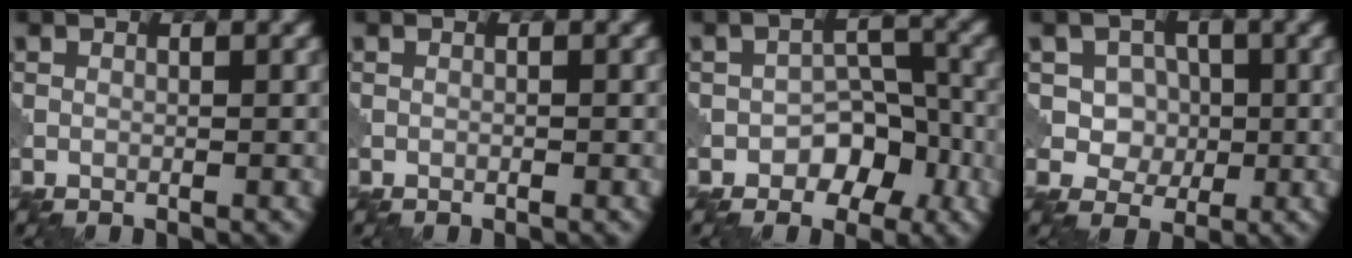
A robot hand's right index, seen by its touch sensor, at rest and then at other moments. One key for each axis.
{"total": 0.0}
{"total": 4.4, "fx": -2.3, "fy": 3.1, "fz": 2.3, "tx": -0.012, "ty": 0.017, "tz": -0.035}
{"total": 4.9, "fx": 0.4, "fy": 4.4, "fz": 2.1, "tx": -0.024, "ty": 0.008, "tz": -0.006}